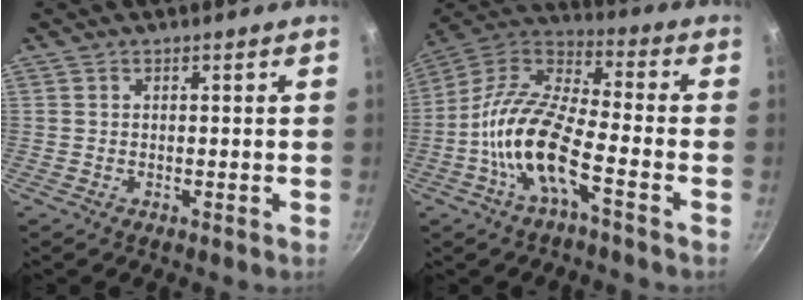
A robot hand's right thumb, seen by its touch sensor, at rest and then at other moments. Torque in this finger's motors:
{"motor_torque": [0.40, 0.63, 1.81, -0.97, 0.63]}